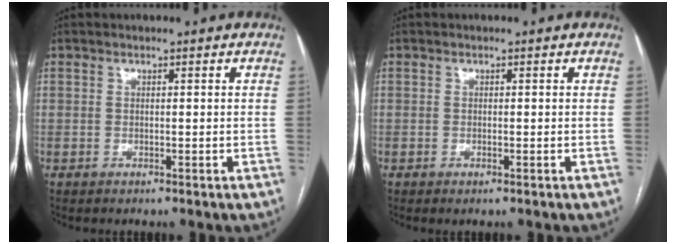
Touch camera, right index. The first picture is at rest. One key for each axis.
{"total": 0.6, "fx": -0.3, "fy": 0.1, "fz": 0.5, "tx": -0.007, "ty": -0.001, "tz": -0.004}